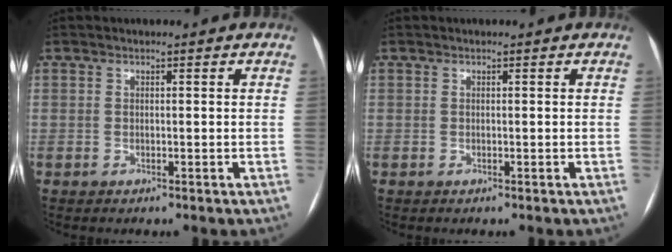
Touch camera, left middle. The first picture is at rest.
{"total": 0.0}